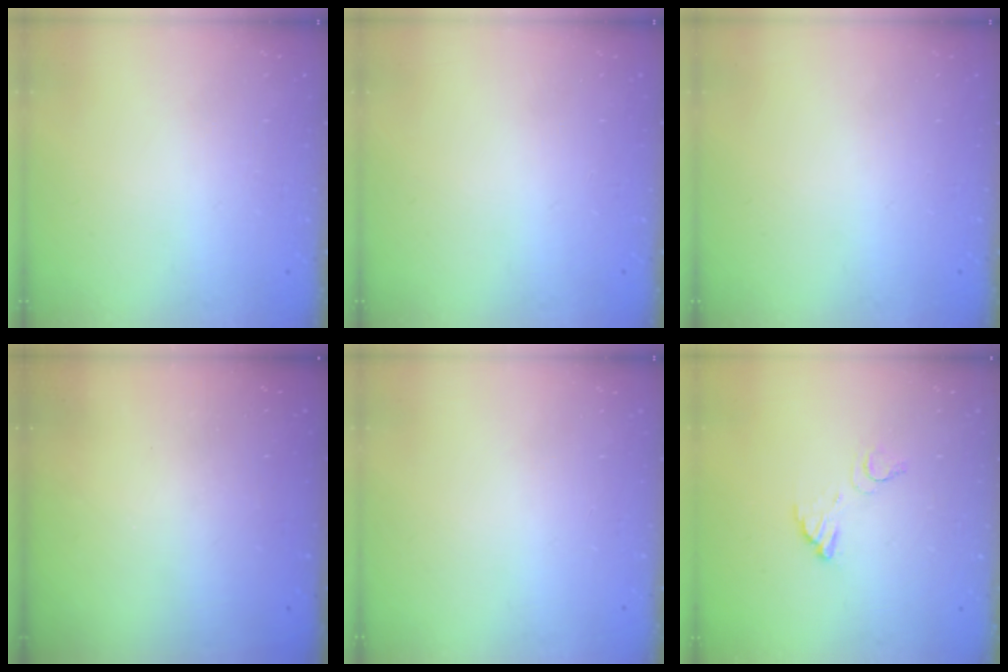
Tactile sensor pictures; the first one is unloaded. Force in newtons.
{"total": 0.0}
{"total": 0.0}
{"total": 2.9, "press": 2.9, "slide": 0.3}
{"total": 0.0}
{"total": 4.0, "press": 3.9, "slide": 0.3}